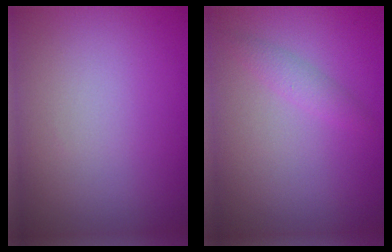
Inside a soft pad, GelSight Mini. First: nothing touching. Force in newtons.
{"total": 1.3, "press": 1.3, "slide": 0.0}